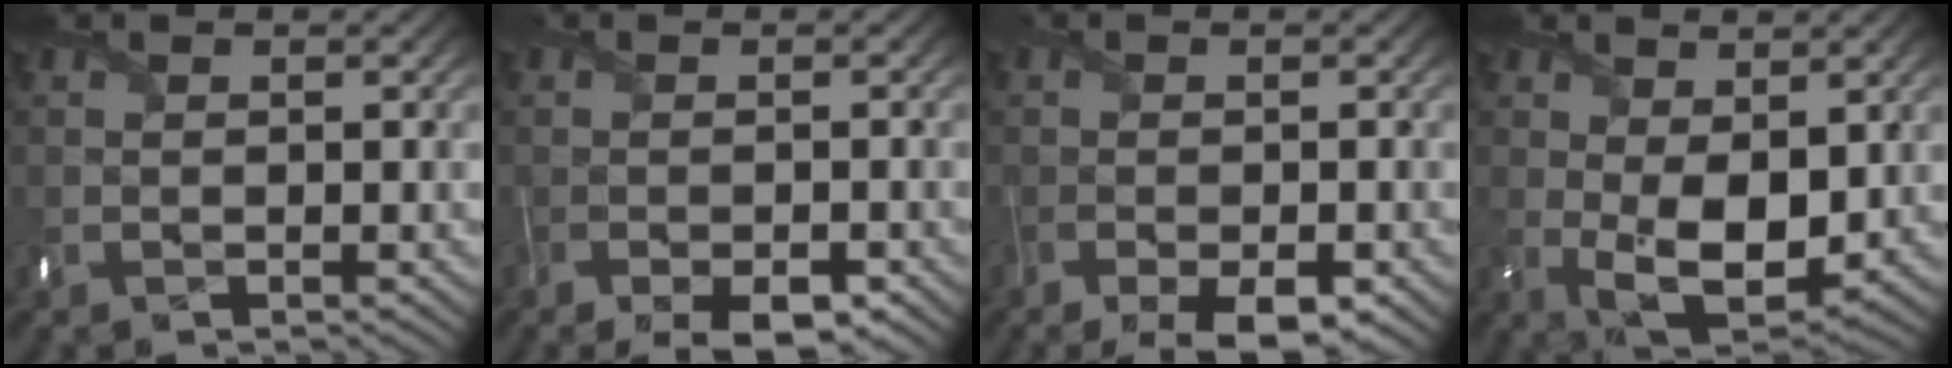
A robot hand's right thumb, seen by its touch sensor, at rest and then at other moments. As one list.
[{"total": 4.2, "force": [-2.7, 1.7, 2.7], "torque": [-0.055, -0.010, -0.047]}, {"total": 4.8, "force": [-2.9, 2.0, 3.2], "torque": [-0.066, -0.013, -0.048]}, {"total": 7.6, "force": [0.6, 4.5, 6.2], "torque": [-0.124, -0.021, 0.014]}]